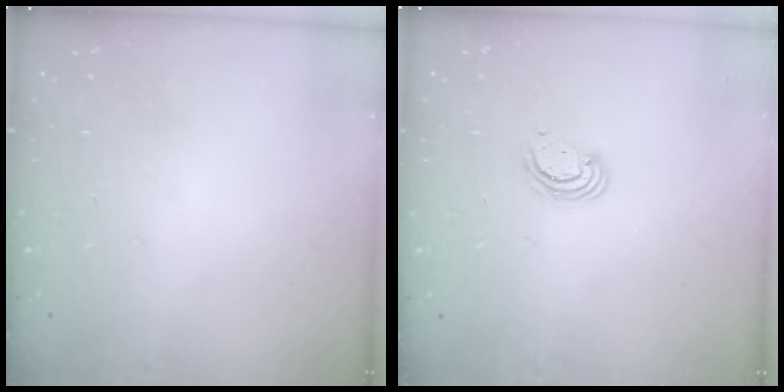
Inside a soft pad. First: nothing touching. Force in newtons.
{"total": 2.5, "press": 2.5, "slide": 0.2}